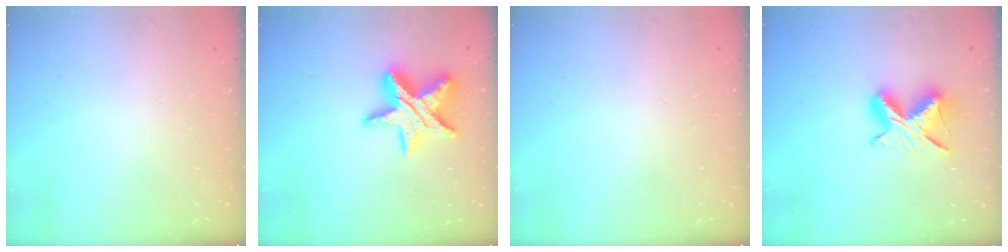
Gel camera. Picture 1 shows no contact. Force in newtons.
{"total": 16.3, "press": 16.3, "slide": 0.9}
{"total": 0.0}
{"total": 9.7, "press": 9.6, "slide": 1.2}